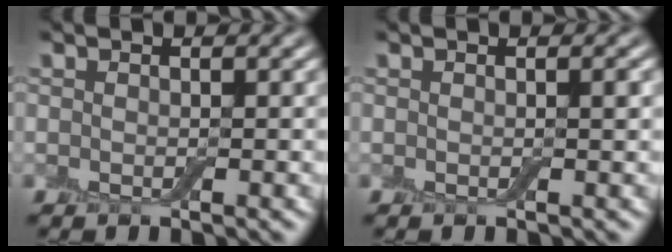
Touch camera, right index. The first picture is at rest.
{"total": 0.5, "force": [0.1, 0.0, 0.5], "torque": [-0.006, 0.000, 0.000]}